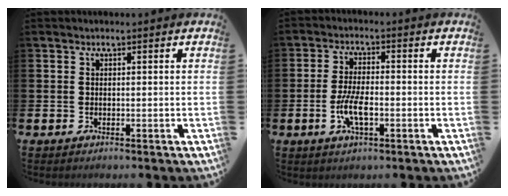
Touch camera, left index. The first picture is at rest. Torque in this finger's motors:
{"motor_torque": [1.07, 0.33, 0.21, 0.21]}